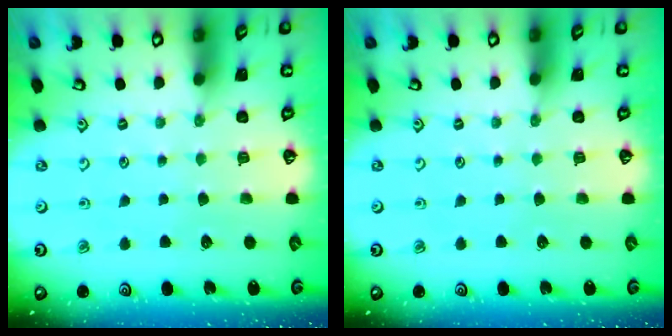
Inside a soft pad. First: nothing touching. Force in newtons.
{"total": 0.0}